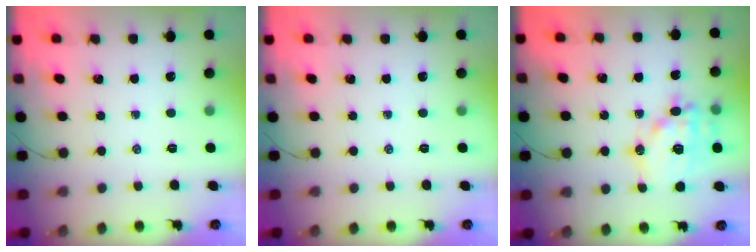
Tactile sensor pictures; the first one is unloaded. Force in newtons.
{"total": 0.0}
{"total": 15.9, "press": 15.6, "slide": 3.0}